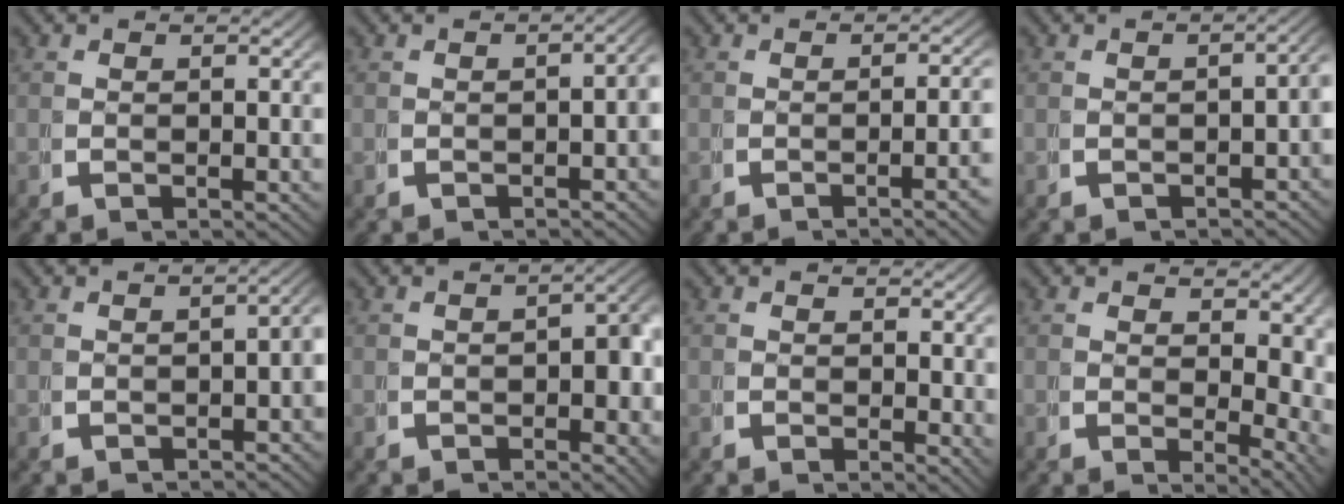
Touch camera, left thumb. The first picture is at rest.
{"total": 2.5, "force": [-1.2, 1.0, 2.0], "torque": [-0.022, -0.003, -0.015]}
{"total": 3.0, "force": [-1.2, 0.3, 2.7], "torque": [-0.037, 0.007, -0.021]}
{"total": 2.7, "force": [-1.5, 1.0, 2.1], "torque": [-0.022, -0.003, -0.019]}
{"total": 2.8, "force": [-1.3, 1.1, 2.2], "torque": [-0.023, -0.002, -0.016]}
{"total": 3.9, "force": [-0.6, 2.2, 3.2], "torque": [-0.032, -0.008, -0.007]}
{"total": 1.4, "force": [0.8, 0.8, 0.8], "torque": [-0.002, -0.004, 0.011]}
{"total": 4.9, "force": [1.7, 2.9, 3.5], "torque": [-0.042, -0.021, 0.035]}